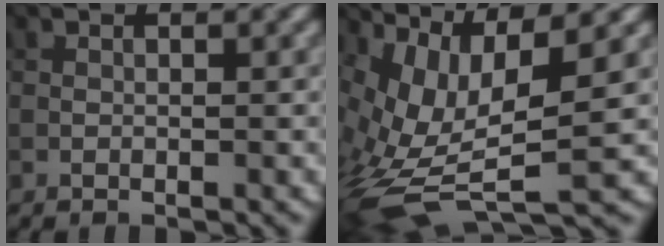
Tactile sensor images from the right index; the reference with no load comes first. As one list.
[{"total": 10.2, "force": [-0.2, 4.5, 9.2], "torque": [-0.202, -0.017, 0.014]}]